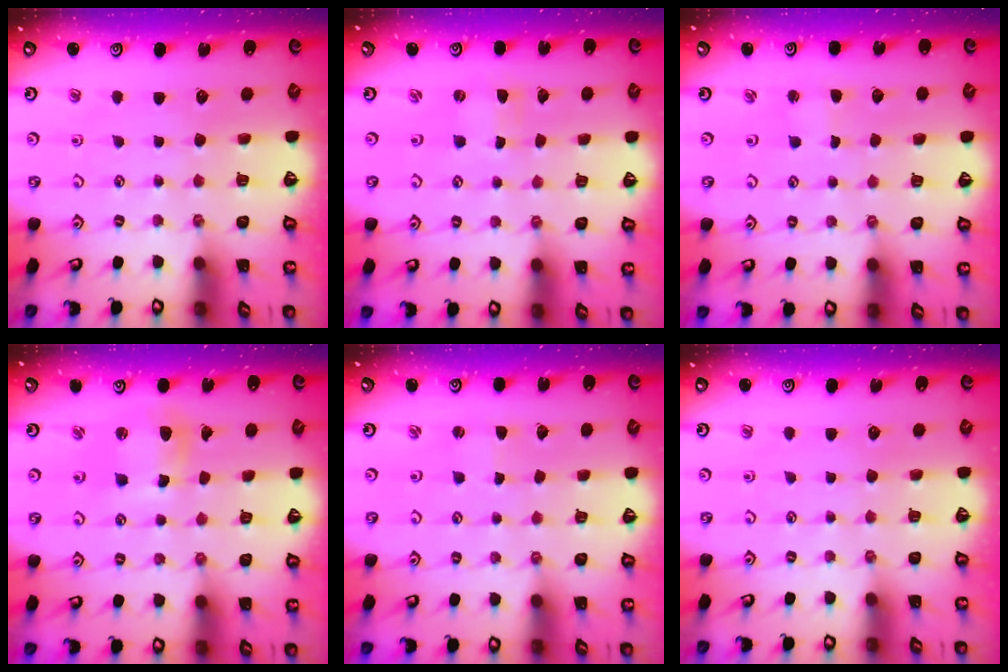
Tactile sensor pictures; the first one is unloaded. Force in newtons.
{"total": 0.0}
{"total": 1.4, "press": 1.3, "slide": 0.3}
{"total": 8.4, "press": 8.3, "slide": 1.2}
{"total": 1.0, "press": 1.0, "slide": 0.2}
{"total": 0.0}